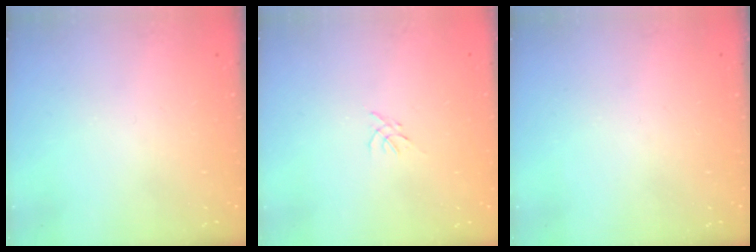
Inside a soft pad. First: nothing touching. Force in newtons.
{"total": 0.0}
{"total": 0.0}